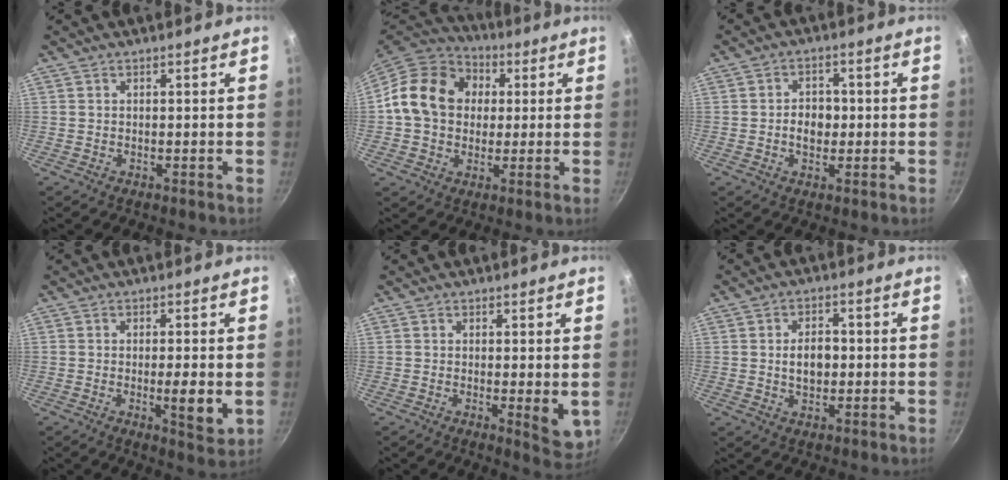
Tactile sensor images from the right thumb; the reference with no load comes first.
{"total": 16.7, "force": [2.4, 13.5, 9.4], "torque": [-0.142, 0.024, 0.027]}
{"total": 4.8, "force": [-0.3, 3.5, 3.2], "torque": [-0.026, 0.004, -0.006]}
{"total": 5.7, "force": [-0.8, 1.4, 5.5], "torque": [-0.088, -0.010, -0.010]}
{"total": 5.1, "force": [0.2, 1.6, 4.8], "torque": [-0.063, -0.018, 0.004]}
{"total": 5.5, "force": [0.1, 3.5, 4.2], "torque": [-0.051, 0.003, 0.002]}